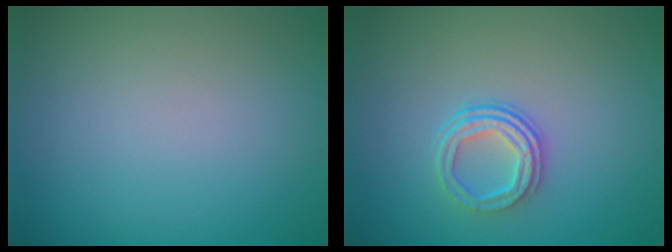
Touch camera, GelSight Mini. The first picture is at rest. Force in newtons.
{"total": 3.0, "press": 2.3, "slide": 1.9}